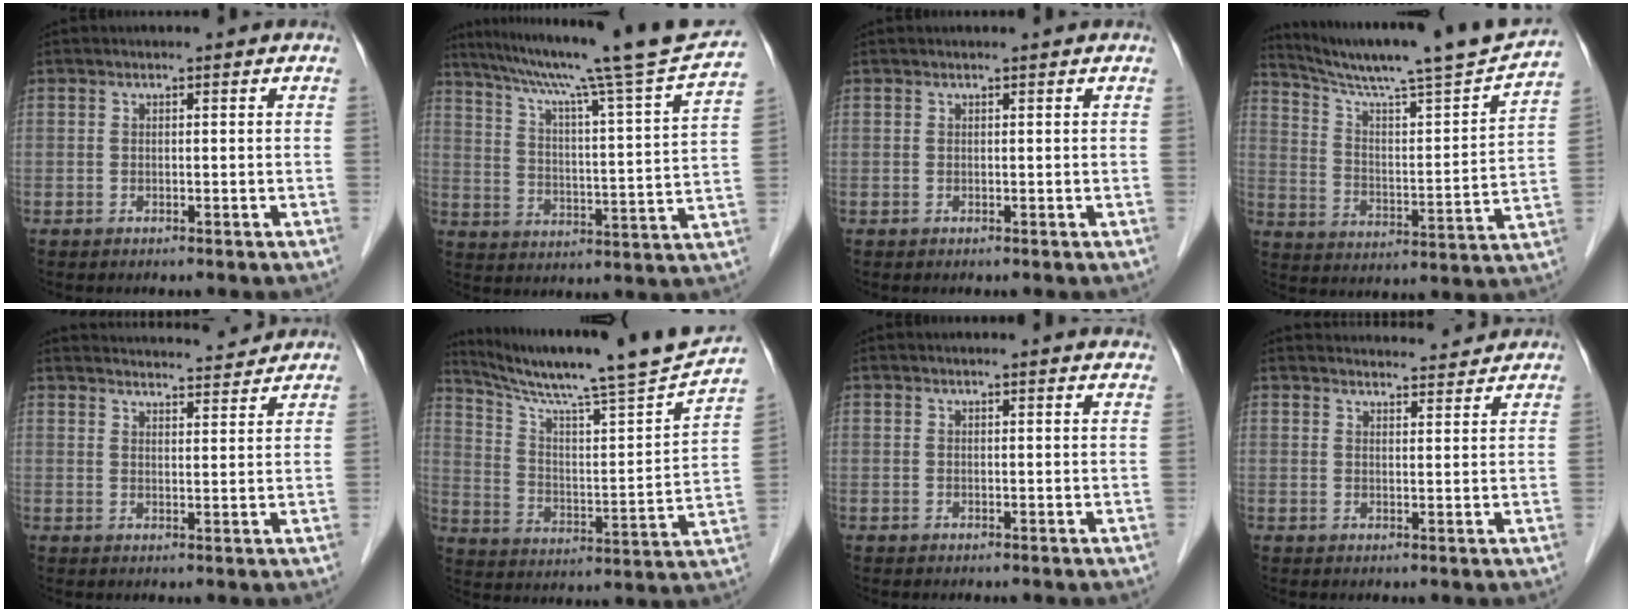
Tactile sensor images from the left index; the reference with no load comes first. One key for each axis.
{"total": 23.1, "fx": 19.6, "fy": -2.3, "fz": 12.0, "tx": -0.198, "ty": -0.033, "tz": 0.268}
{"total": 0.7, "fx": 0.7, "fy": 0.0, "fz": 0.3, "tx": -0.006, "ty": 0.006, "tz": 0.011}
{"total": 19.5, "fx": 17.8, "fy": -1.0, "fz": 7.7, "tx": -0.133, "ty": -0.033, "tz": 0.267}
{"total": 12.8, "fx": 12.4, "fy": 1.3, "fz": 2.6, "tx": -0.027, "ty": 0.015, "tz": 0.158}
{"total": 21.1, "fx": 19.1, "fy": -0.9, "fz": 9.0, "tx": -0.154, "ty": -0.040, "tz": 0.283}
{"total": 6.6, "fx": 6.3, "fy": 0.4, "fz": 1.8, "tx": -0.016, "ty": 0.010, "tz": 0.052}
{"total": 10.3, "fx": 10.1, "fy": 1.3, "fz": 1.5, "tx": -0.008, "ty": 0.017, "tz": 0.121}